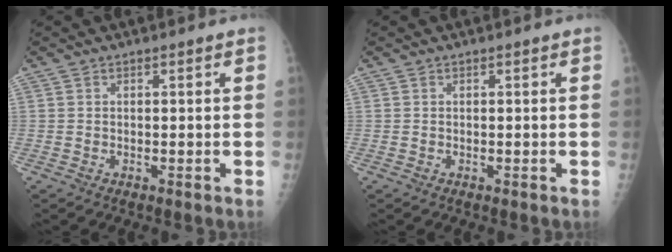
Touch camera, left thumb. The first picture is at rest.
{"total": 0.0}